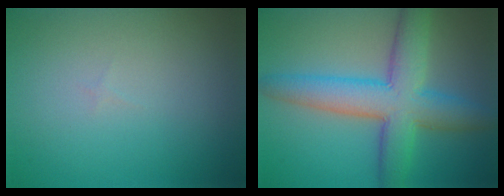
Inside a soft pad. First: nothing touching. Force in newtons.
{"total": 7.7, "press": 7.7, "slide": 0.4}